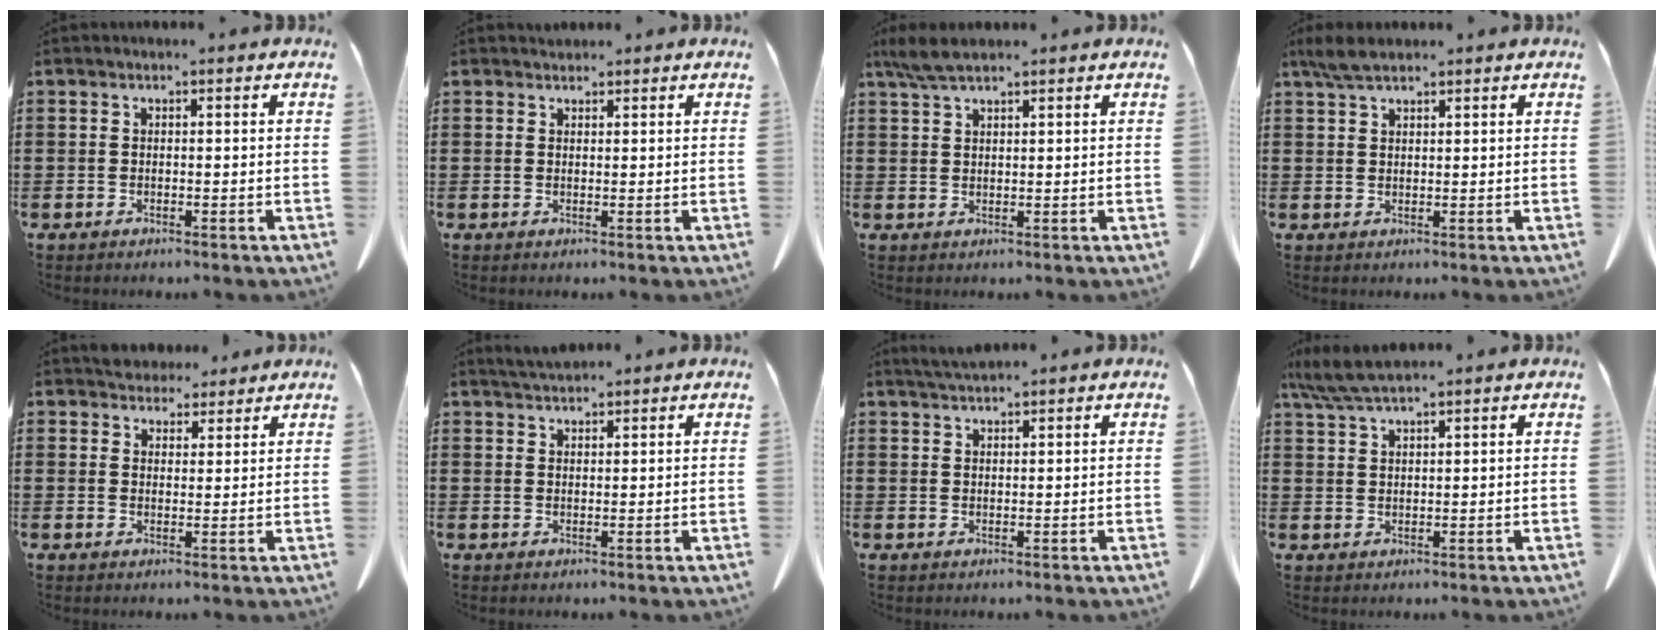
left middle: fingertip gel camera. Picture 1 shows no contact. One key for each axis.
{"total": 1.2, "fx": 1.1, "fy": 0.5, "fz": 0.0, "tx": -0.003, "ty": 0.001, "tz": 0.023}
{"total": 4.0, "fx": 2.9, "fy": 0.9, "fz": 2.6, "tx": -0.058, "ty": 0.001, "tz": 0.056}
{"total": 3.7, "fx": 2.8, "fy": 1.0, "fz": 2.3, "tx": -0.051, "ty": 0.005, "tz": 0.052}
{"total": 3.9, "fx": 3.6, "fy": 1.5, "fz": 0.3, "tx": -0.010, "ty": -0.006, "tz": 0.069}
{"total": 2.3, "fx": 2.2, "fy": 0.3, "fz": 0.5, "tx": -0.014, "ty": -0.001, "tz": 0.044}
{"total": 2.2, "fx": 2.1, "fy": 0.1, "fz": 0.7, "tx": -0.020, "ty": -0.002, "tz": 0.040}
{"total": 5.0, "fx": 4.1, "fy": 0.5, "fz": 2.8, "tx": -0.064, "ty": -0.007, "tz": 0.077}